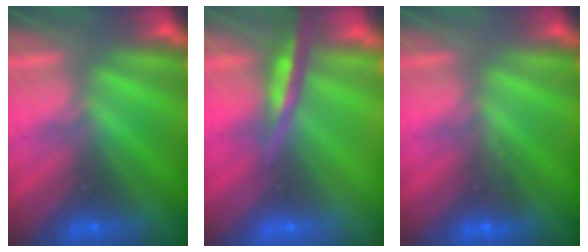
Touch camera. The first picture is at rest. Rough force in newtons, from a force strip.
{"total": 7.2}
{"total": 2.7}